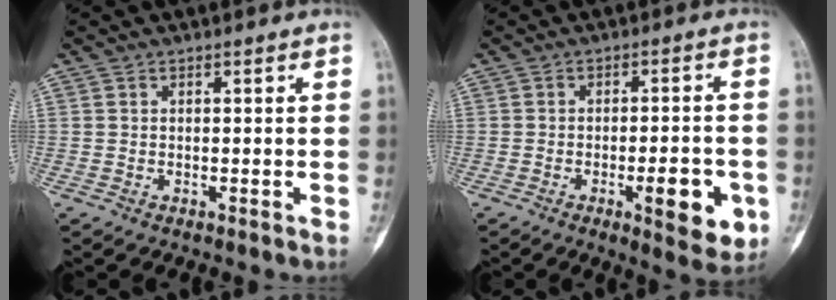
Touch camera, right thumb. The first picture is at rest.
{"total": 9.6, "force": [-3.3, 3.2, 8.5], "torque": [-0.097, 0.007, -0.040]}